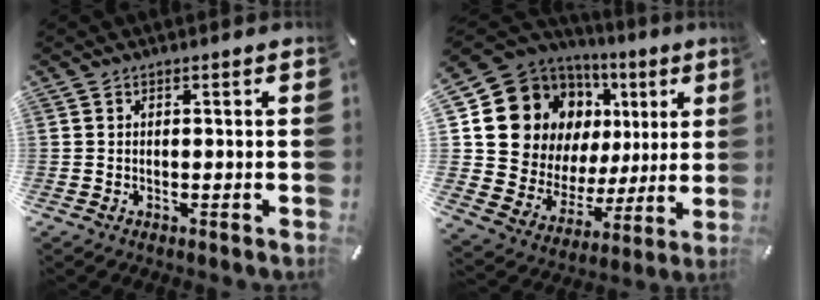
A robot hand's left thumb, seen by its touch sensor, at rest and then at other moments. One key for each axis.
{"total": 16.5, "fx": 7.1, "fy": 13.1, "fz": 7.2, "tx": -0.142, "ty": -0.056, "tz": 0.141}